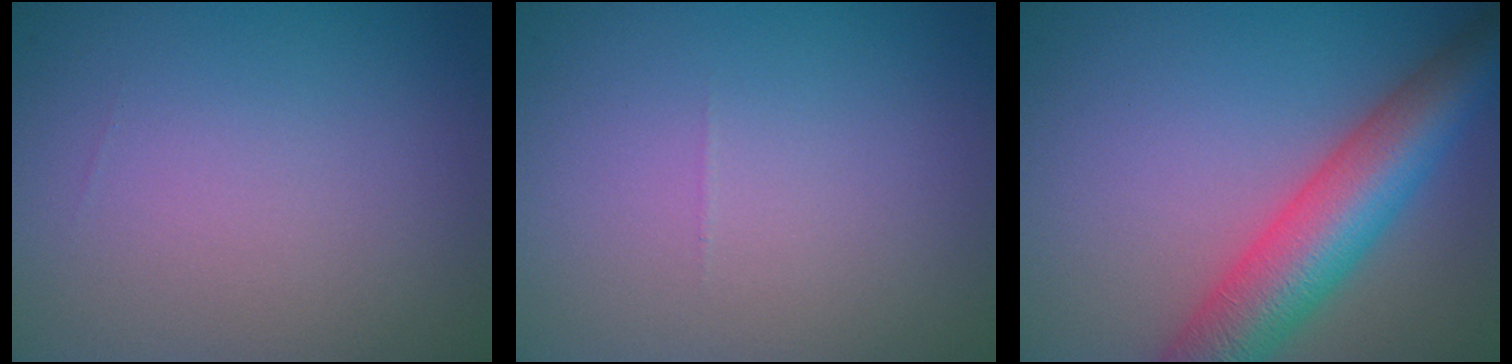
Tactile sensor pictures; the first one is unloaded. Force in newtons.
{"total": 0.0}
{"total": 8.3, "press": 8.3, "slide": 0.3}